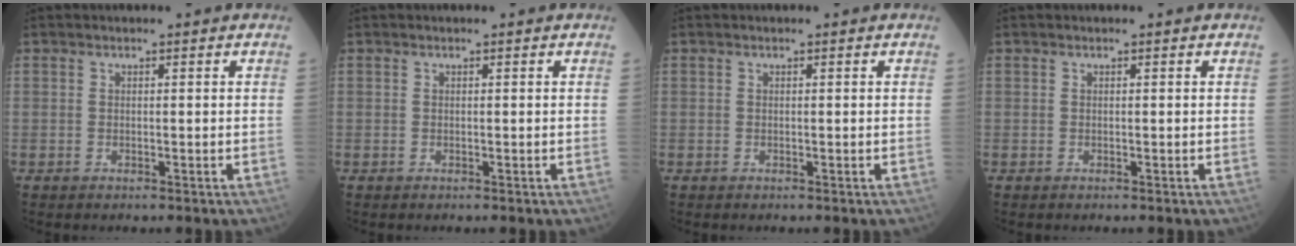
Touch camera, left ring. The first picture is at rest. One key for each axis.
{"total": 0.0}
{"total": 0.0}
{"total": 0.0}